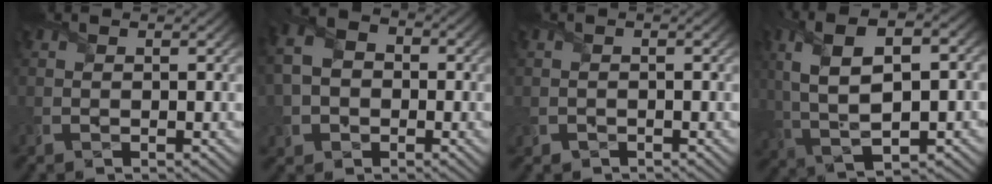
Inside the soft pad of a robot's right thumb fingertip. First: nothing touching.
{"total": 7.7, "force": [-1.1, 6.3, 4.2], "torque": [-0.112, -0.006, -0.031]}
{"total": 0.9, "force": [-0.6, 0.6, 0.1], "torque": [-0.003, -0.004, -0.012]}
{"total": 13.7, "force": [1.4, 6.9, 11.8], "torque": [-0.239, 0.001, 0.032]}